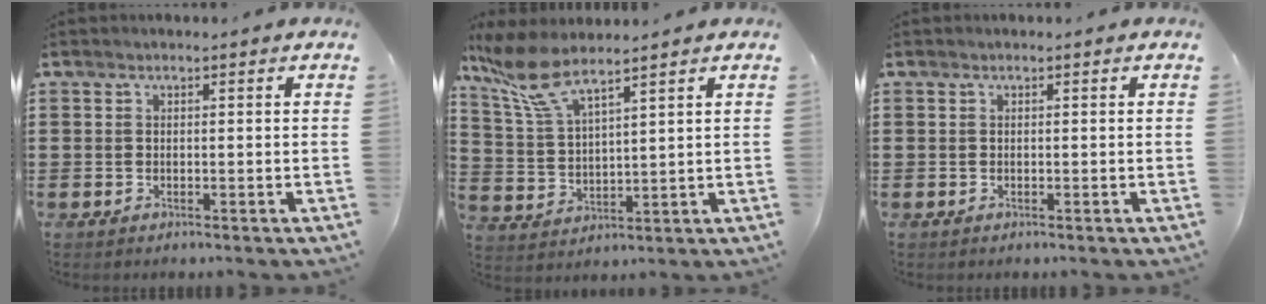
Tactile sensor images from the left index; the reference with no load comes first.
{"total": 7.9, "force": [6.2, 1.8, 4.6], "torque": [-0.119, -0.018, 0.112]}
{"total": 0.0}